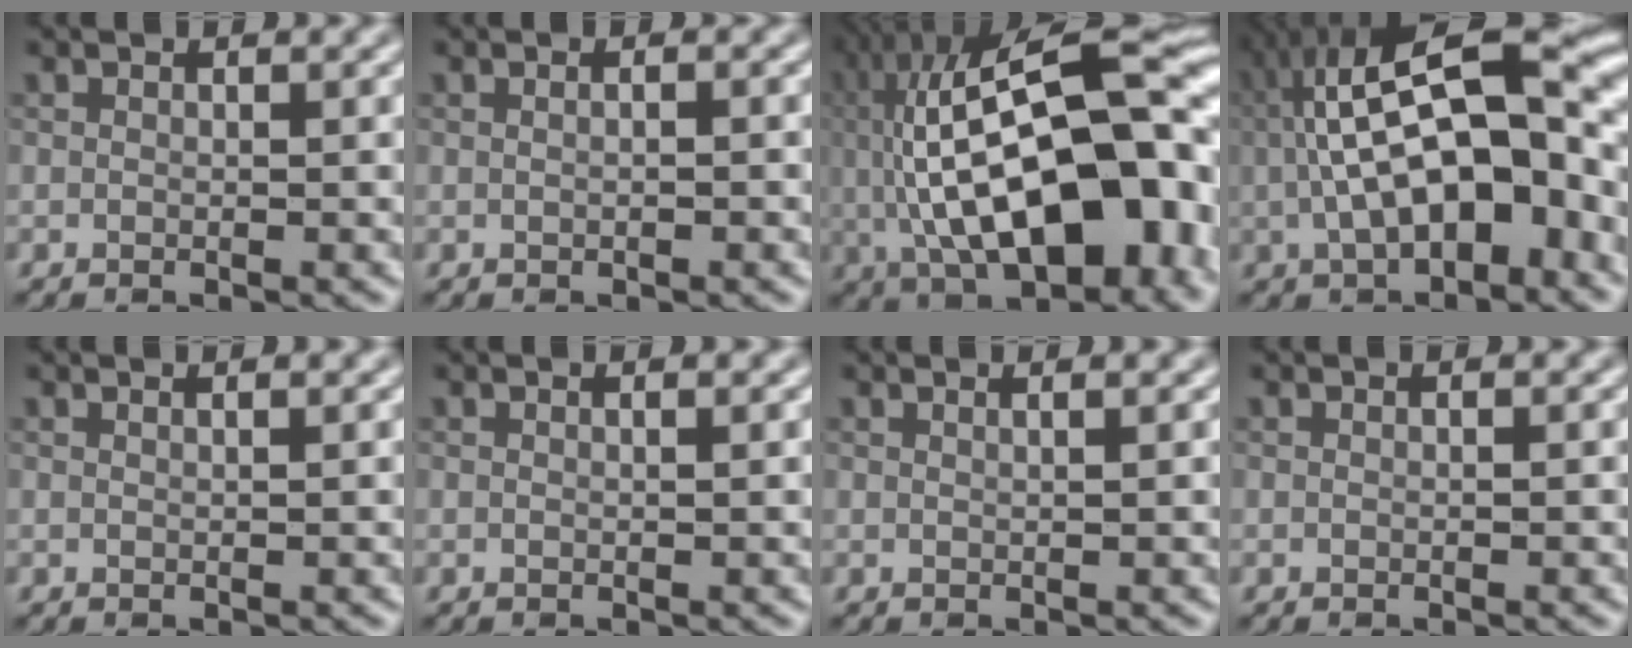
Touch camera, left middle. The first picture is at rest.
{"total": 2.8, "force": [0.8, 1.5, 2.2], "torque": [-0.017, 0.028, -0.019]}
{"total": 17.7, "force": [0.4, 8.0, 15.7], "torque": [-0.234, 0.019, 0.006]}
{"total": 15.0, "force": [-0.4, 6.6, 13.5], "torque": [-0.196, 0.038, -0.014]}
{"total": 1.4, "force": [1.0, 0.5, 0.8], "torque": [-0.005, -0.001, 0.000]}
{"total": 1.0, "force": [0.5, 0.4, 0.8], "torque": [-0.006, 0.000, 0.000]}
{"total": 2.1, "force": [1.3, 0.9, 1.3], "torque": [0.002, 0.000, -0.007]}
{"total": 0.0}